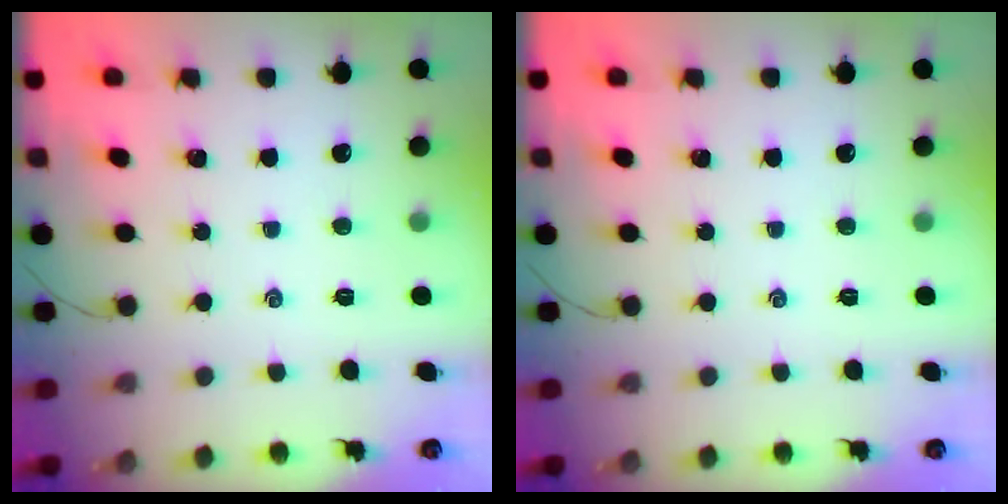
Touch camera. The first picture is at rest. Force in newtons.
{"total": 0.0}